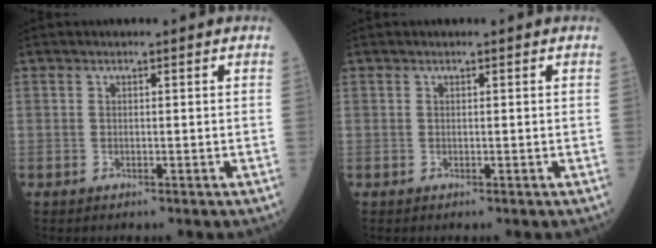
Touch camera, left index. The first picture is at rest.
{"total": 0.0}